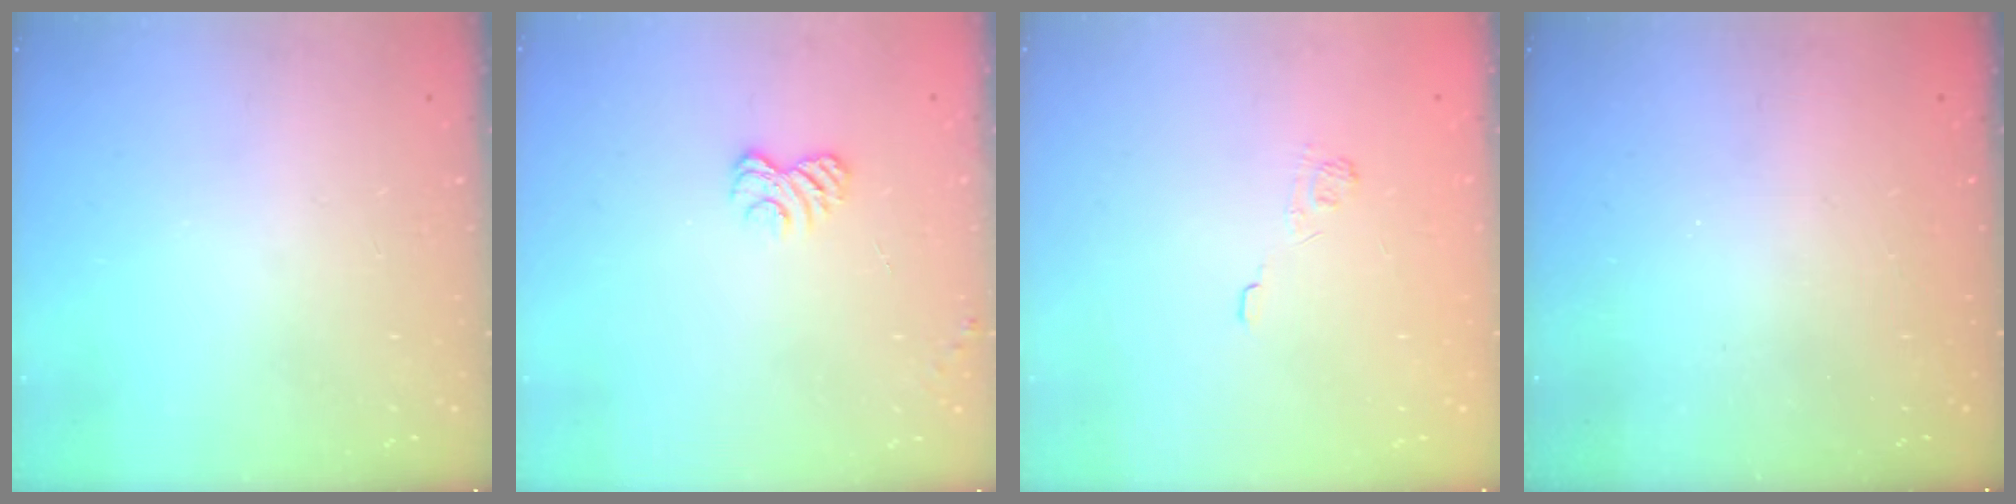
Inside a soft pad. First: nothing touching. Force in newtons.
{"total": 2.8, "press": 2.5, "slide": 1.3}
{"total": 2.3, "press": 1.9, "slide": 1.4}
{"total": 2.6, "press": 2.5, "slide": 0.8}